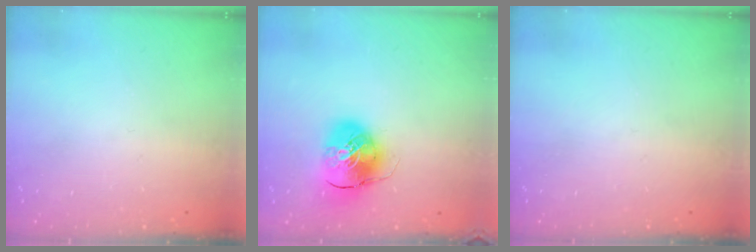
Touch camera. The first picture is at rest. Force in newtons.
{"total": 10.5, "press": 10.4, "slide": 1.8}
{"total": 0.0}